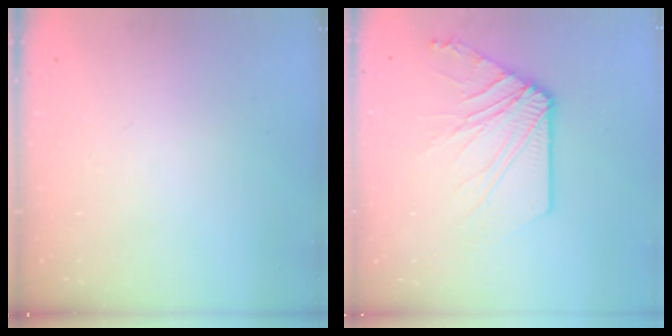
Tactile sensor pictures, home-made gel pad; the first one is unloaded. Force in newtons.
{"total": 11.5, "press": 11.5, "slide": 0.8}